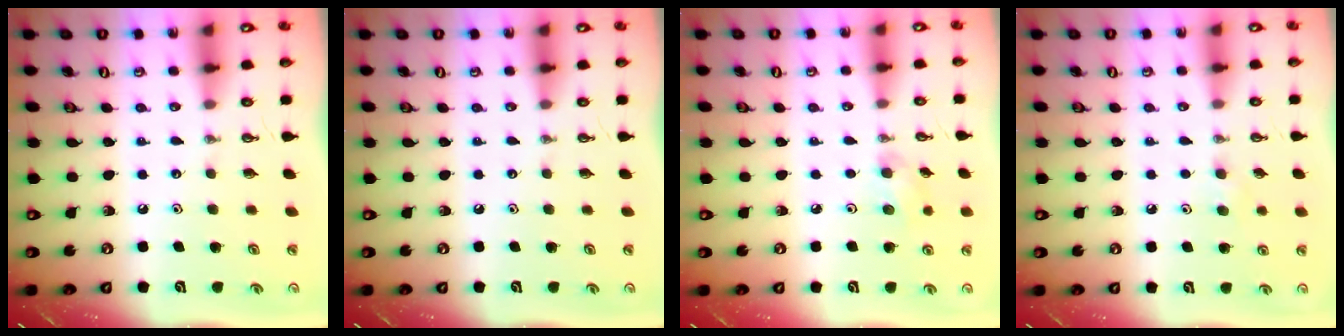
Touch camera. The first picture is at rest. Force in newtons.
{"total": 0.0}
{"total": 4.9, "press": 4.5, "slide": 1.9}
{"total": 4.7, "press": 4.0, "slide": 2.4}